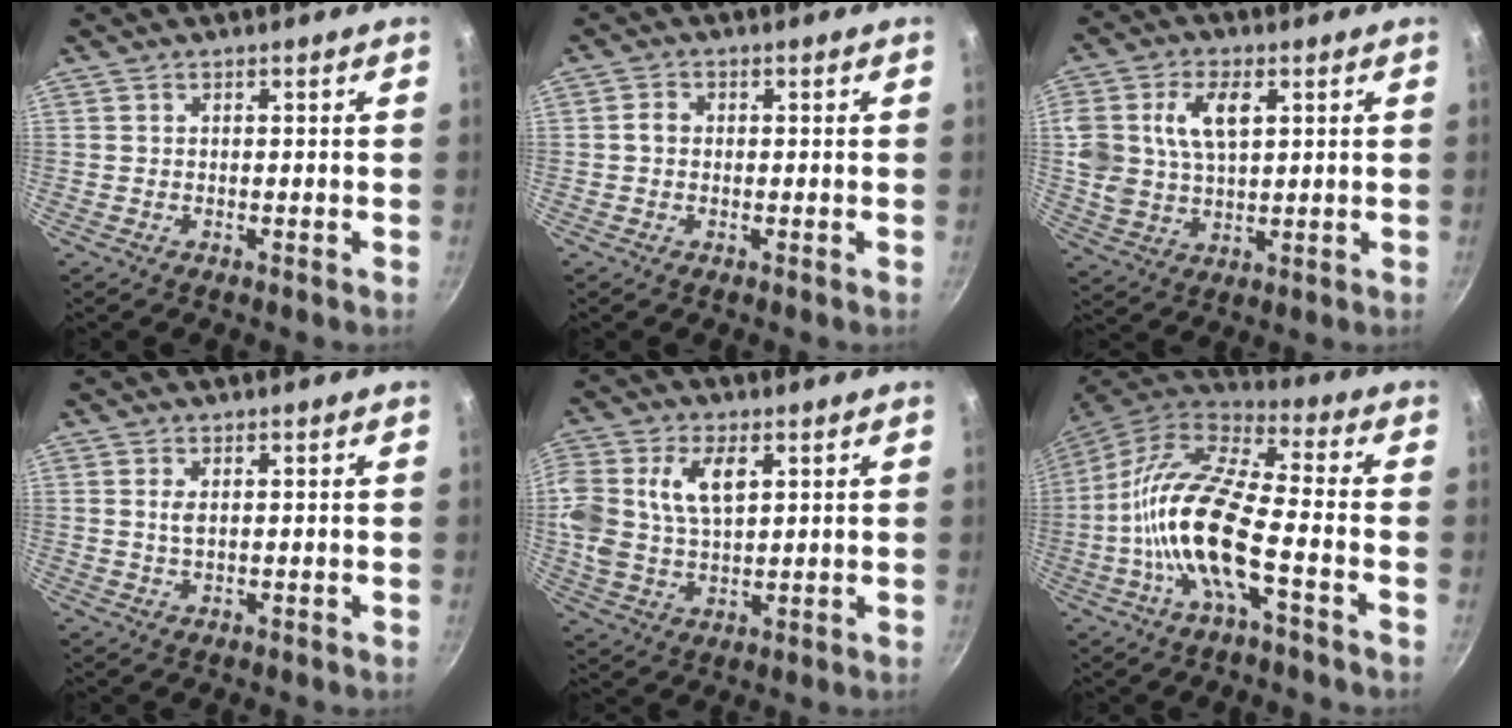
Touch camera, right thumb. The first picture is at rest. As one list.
[{"total": 2.0, "force": [-0.1, 1.6, 1.1], "torque": [-0.016, 0.005, -0.005]}, {"total": 11.1, "force": [3.1, 6.6, 8.4], "torque": [-0.157, 0.002, 0.064]}, {"total": 2.0, "force": [0.5, 0.9, 1.7], "torque": [-0.036, -0.001, 0.015]}, {"total": 13.5, "force": [3.7, 8.0, 10.2], "torque": [-0.215, 0.002, 0.076]}, {"total": 18.0, "force": [-4.6, 5.4, 16.5], "torque": [-0.351, 0.036, -0.091]}]